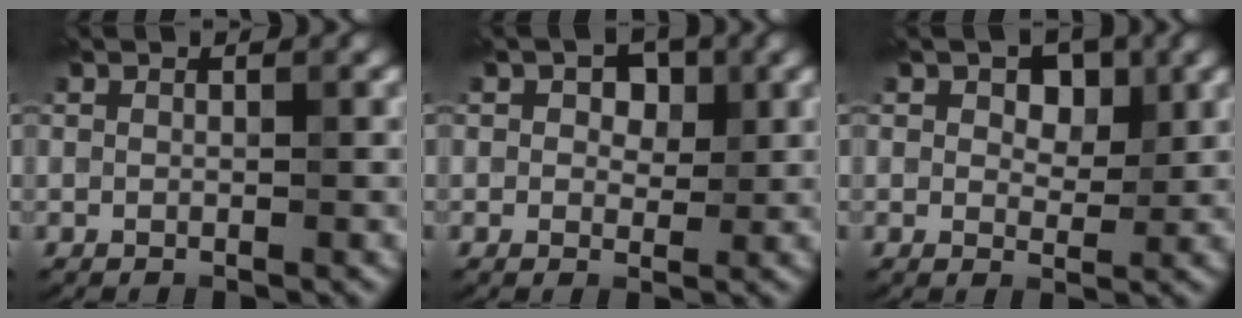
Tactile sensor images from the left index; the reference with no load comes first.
{"total": 2.7, "force": [0.9, 1.9, 1.7], "torque": [-0.022, 0.002, 0.008]}
{"total": 3.1, "force": [1.2, 2.1, 2.0], "torque": [-0.031, -0.002, 0.013]}